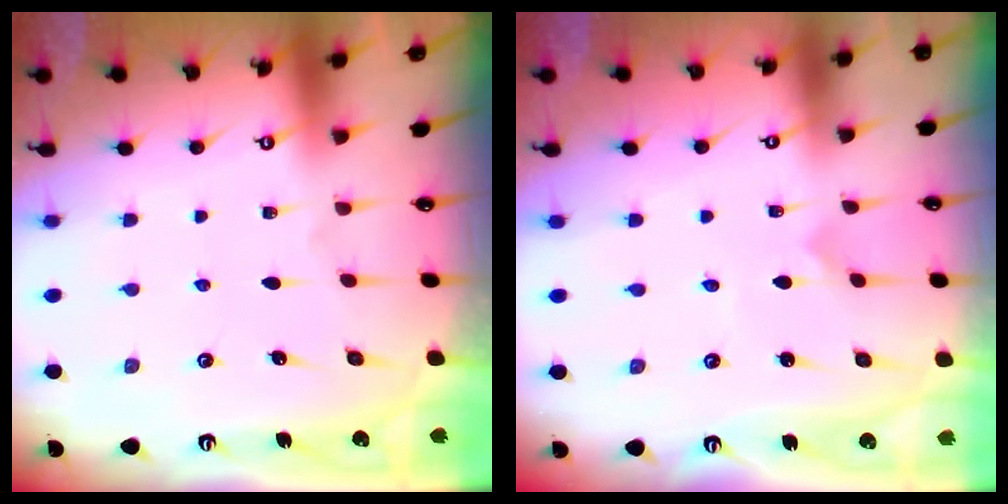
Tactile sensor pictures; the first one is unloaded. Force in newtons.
{"total": 0.0}